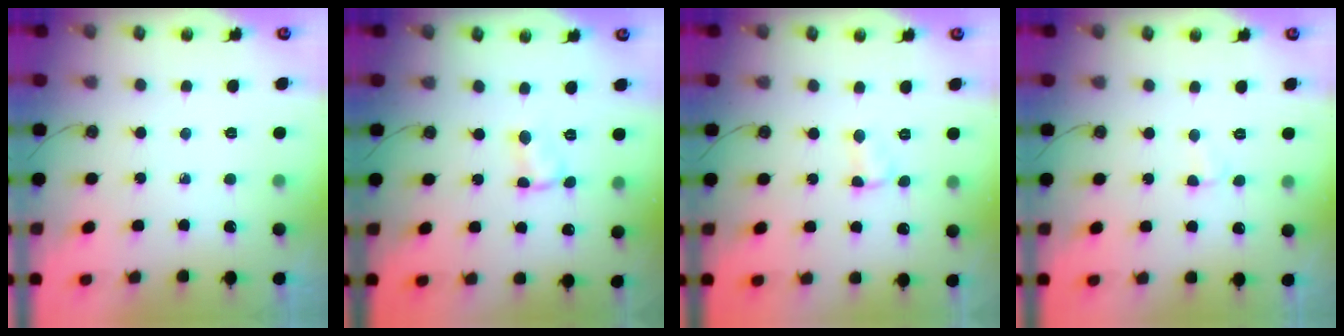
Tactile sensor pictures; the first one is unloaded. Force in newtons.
{"total": 1.9, "press": 1.9, "slide": 0.3}
{"total": 2.6, "press": 2.6, "slide": 0.4}
{"total": 2.1, "press": 2.0, "slide": 0.6}